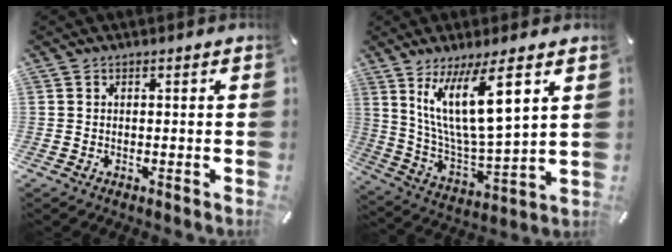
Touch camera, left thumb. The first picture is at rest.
{"total": 16.3, "force": [8.8, 3.7, 13.2], "torque": [-0.271, -0.039, 0.142]}